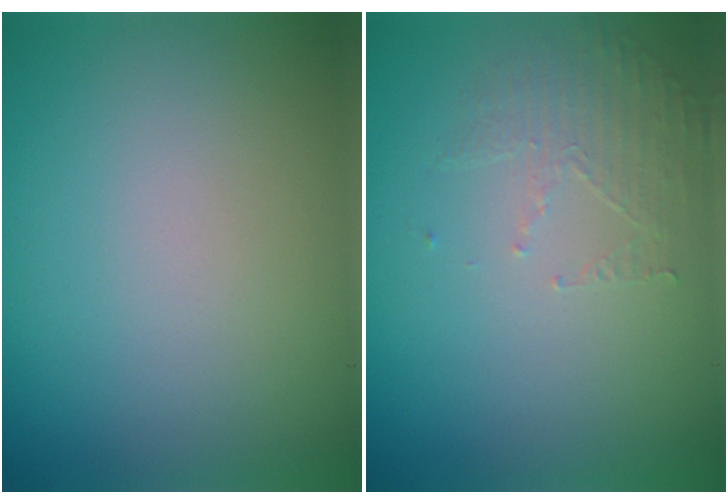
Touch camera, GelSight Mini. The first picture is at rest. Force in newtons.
{"total": 1.6, "press": 0.7, "slide": 1.4}